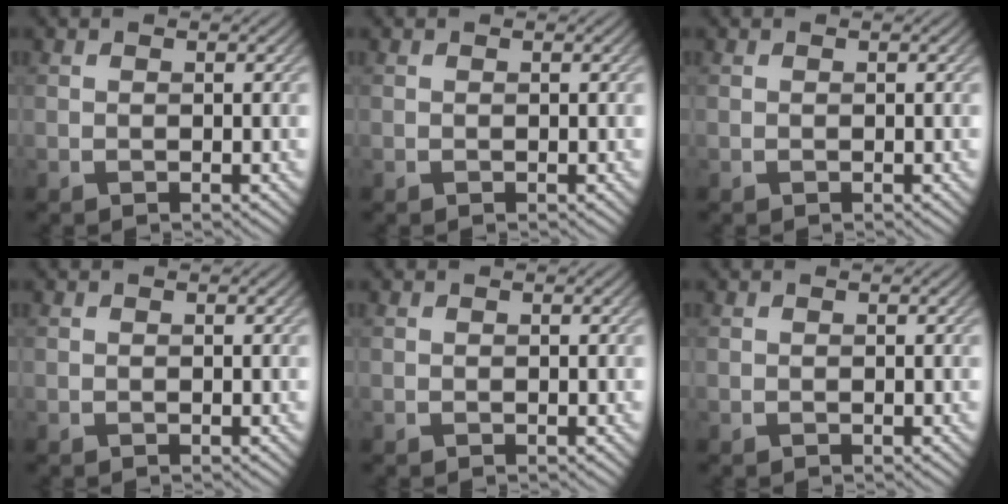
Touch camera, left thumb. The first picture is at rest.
{"total": 0.0}
{"total": 0.0}
{"total": 0.0}
{"total": 0.0}
{"total": 0.0}